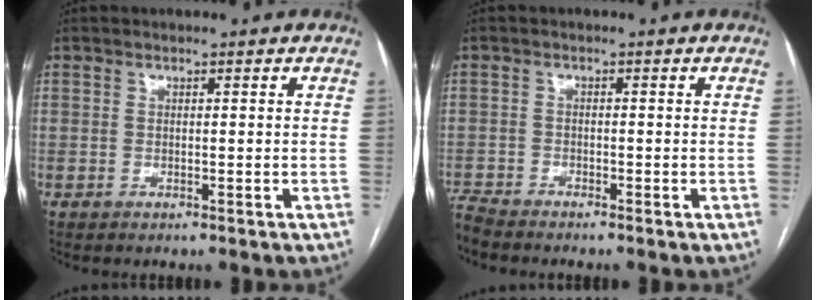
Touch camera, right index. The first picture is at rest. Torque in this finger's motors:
{"motor_torque": [-0.15, -0.15, -0.03, 0.01]}